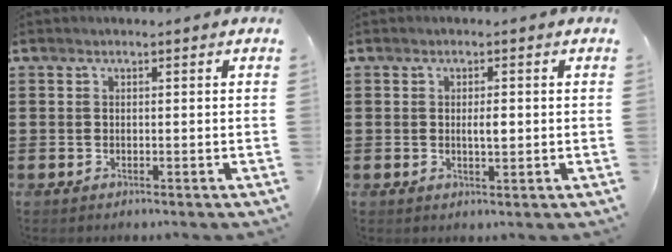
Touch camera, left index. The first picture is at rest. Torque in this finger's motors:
{"motor_torque": [0.76, 0.05, 0.09, 0.04]}